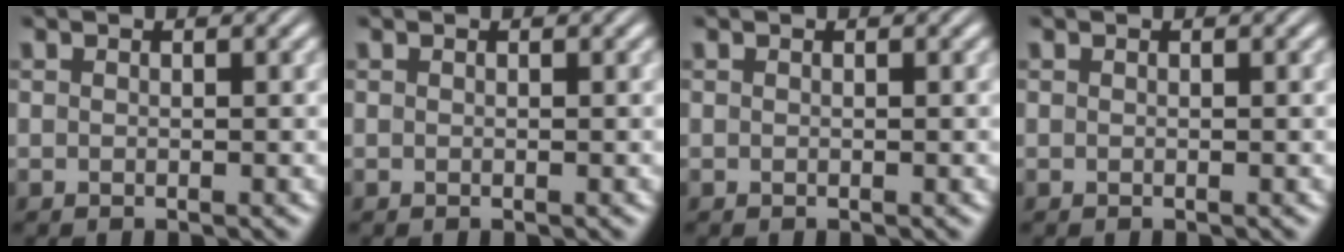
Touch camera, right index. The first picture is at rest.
{"total": 0.0}
{"total": 0.0}
{"total": 0.0}